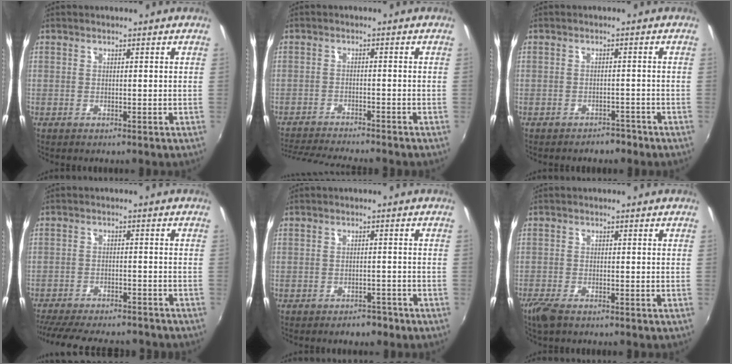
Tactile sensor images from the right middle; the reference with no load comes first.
{"total": 10.8, "force": [-10.0, 0.5, 4.1], "torque": [-0.101, -0.018, -0.160]}
{"total": 3.2, "force": [-2.8, 1.4, 0.7], "torque": [-0.014, 0.001, -0.031]}
{"total": 17.7, "force": [-15.3, 4.5, 7.7], "torque": [-0.163, -0.023, -0.217]}
{"total": 3.9, "force": [-3.1, 1.9, 1.4], "torque": [-0.026, 0.002, -0.034]}
{"total": 4.1, "force": [-3.1, 1.2, 2.4], "torque": [-0.063, -0.014, -0.062]}